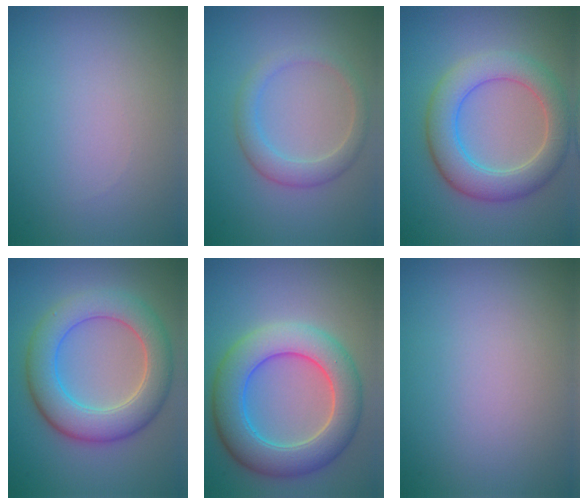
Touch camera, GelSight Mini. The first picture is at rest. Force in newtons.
{"total": 2.7, "press": 2.7, "slide": 0.1}
{"total": 5.9, "press": 5.9, "slide": 0.1}
{"total": 6.8, "press": 6.8, "slide": 0.2}
{"total": 7.6, "press": 7.6, "slide": 0.3}
{"total": 0.0}